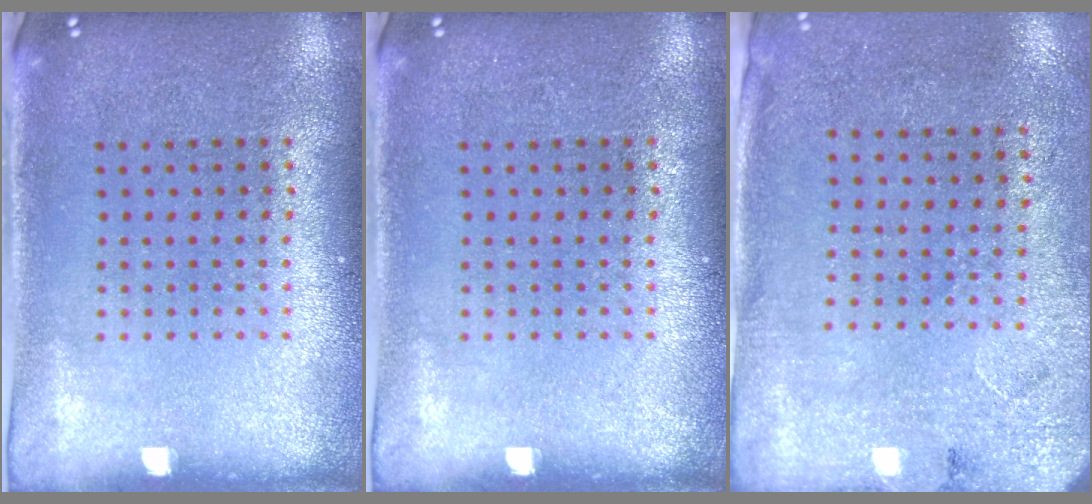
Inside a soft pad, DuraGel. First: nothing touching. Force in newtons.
{"total": 0.0}
{"total": 2.7, "press": 2.2, "slide": 1.6}